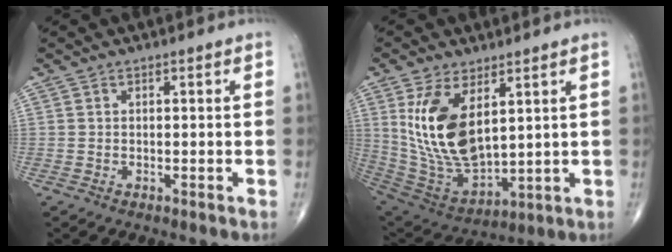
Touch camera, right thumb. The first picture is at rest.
{"total": 16.7, "force": [5.0, 8.5, 13.5], "torque": [-0.245, -0.026, 0.119]}